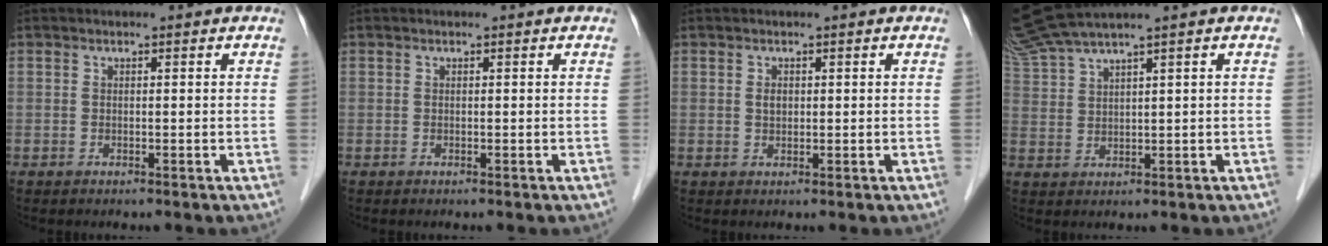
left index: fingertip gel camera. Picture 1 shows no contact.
{"total": 0.0}
{"total": 1.1, "force": [0.3, 0.8, 0.7], "torque": [-0.011, 0.001, 0.006]}
{"total": 6.7, "force": [5.6, -1.3, 3.4], "torque": [-0.087, 0.014, 0.120]}